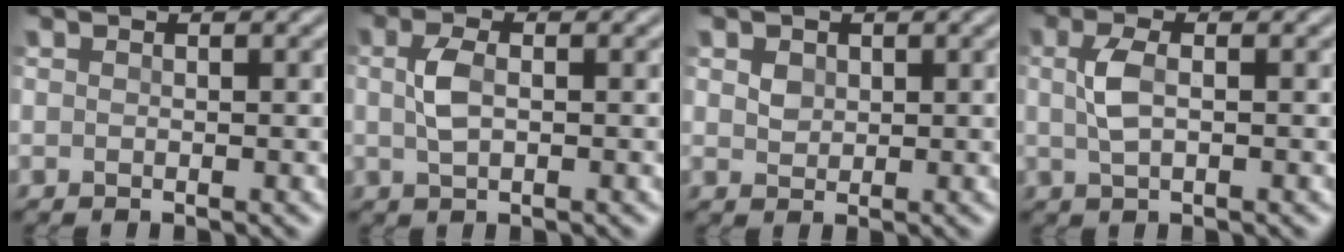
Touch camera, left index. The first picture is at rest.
{"total": 2.4, "force": [0.1, 1.1, 2.1], "torque": [-0.049, 0.004, 0.001]}
{"total": 1.6, "force": [0.7, 1.2, 0.8], "torque": [-0.020, 0.008, 0.011]}
{"total": 2.5, "force": [0.1, 1.0, 2.3], "torque": [-0.054, 0.004, 0.002]}